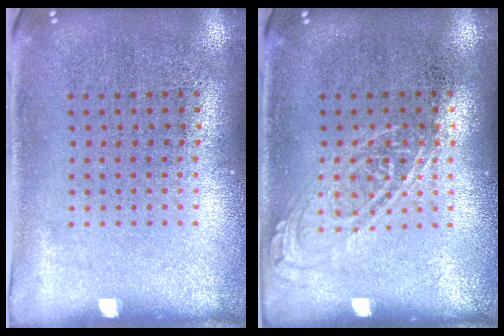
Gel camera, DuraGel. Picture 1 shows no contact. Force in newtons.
{"total": 1.1, "press": 1.0, "slide": 0.3}